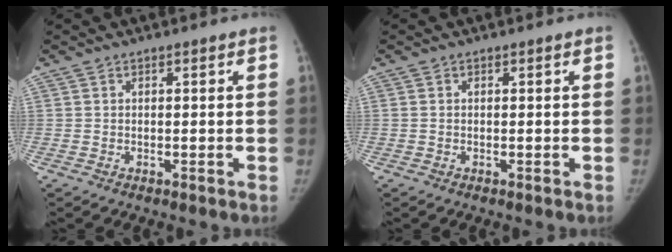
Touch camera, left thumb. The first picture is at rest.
{"total": 0.0}